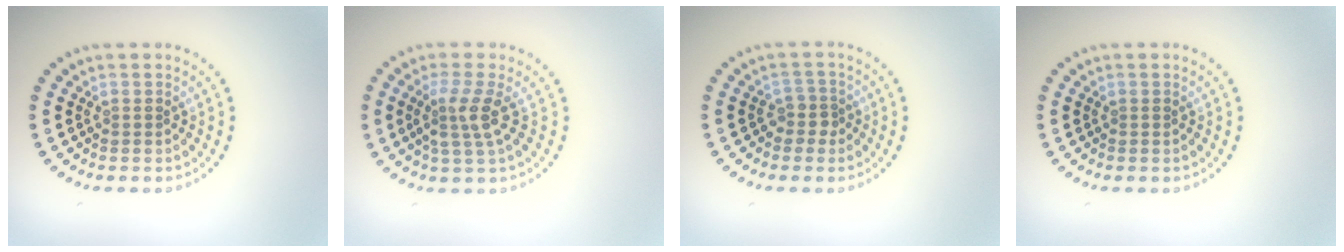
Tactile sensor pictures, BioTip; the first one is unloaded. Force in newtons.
{"total": 2.7, "press": 2.1, "slide": 1.8}
{"total": 1.6, "press": 1.2, "slide": 1.0}
{"total": 0.0}